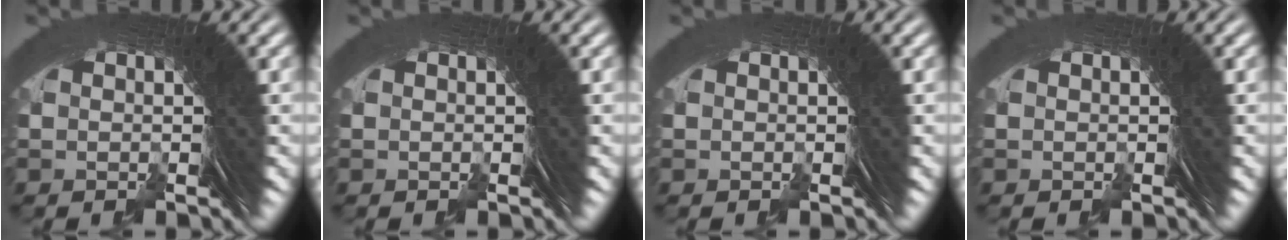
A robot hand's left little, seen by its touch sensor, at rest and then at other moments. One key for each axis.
{"total": 0.0}
{"total": 0.0}
{"total": 0.0}